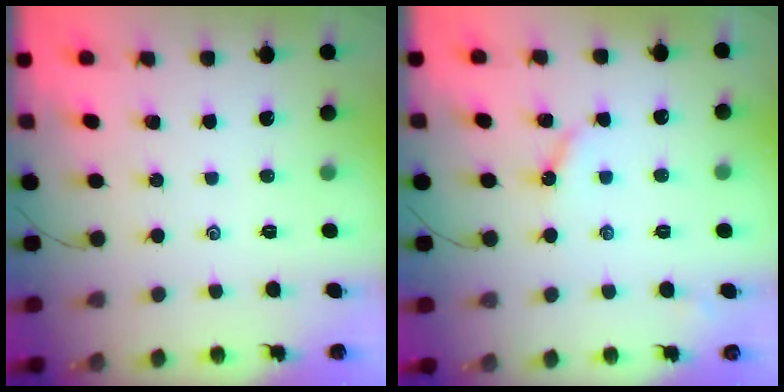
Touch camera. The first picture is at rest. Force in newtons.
{"total": 4.1, "press": 4.1, "slide": 0.4}